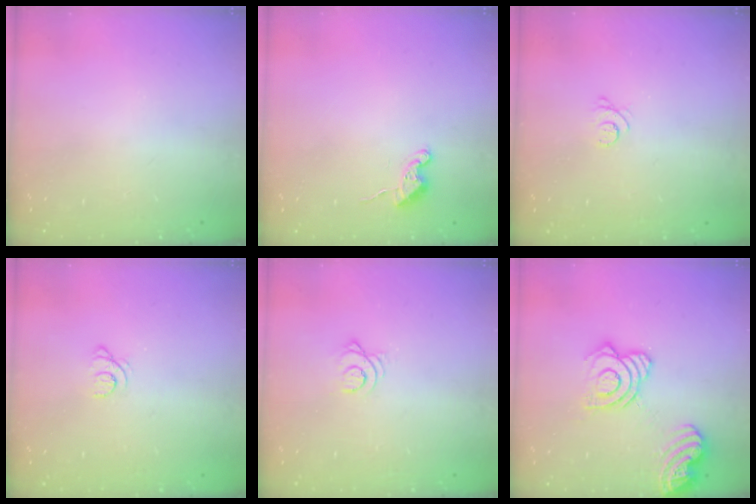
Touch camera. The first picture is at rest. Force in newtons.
{"total": 5.1, "press": 5.1, "slide": 0.6}
{"total": 2.6, "press": 2.6, "slide": 0.3}
{"total": 1.6, "press": 1.6, "slide": 0.2}
{"total": 2.9, "press": 2.9, "slide": 0.4}
{"total": 17.0, "press": 16.9, "slide": 2.1}